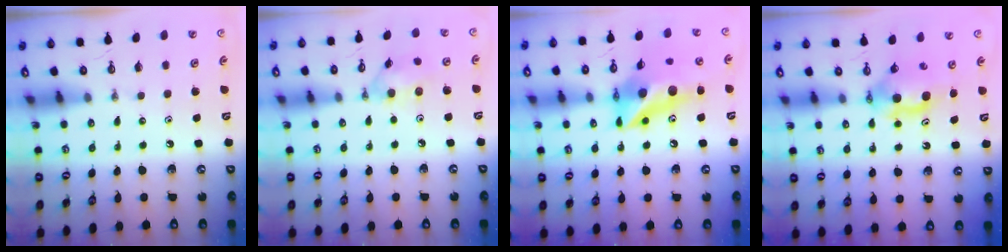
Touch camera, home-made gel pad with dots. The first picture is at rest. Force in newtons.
{"total": 9.6, "press": 9.6, "slide": 0.4}
{"total": 15.3, "press": 15.2, "slide": 1.6}
{"total": 7.5, "press": 5.0, "slide": 5.6}